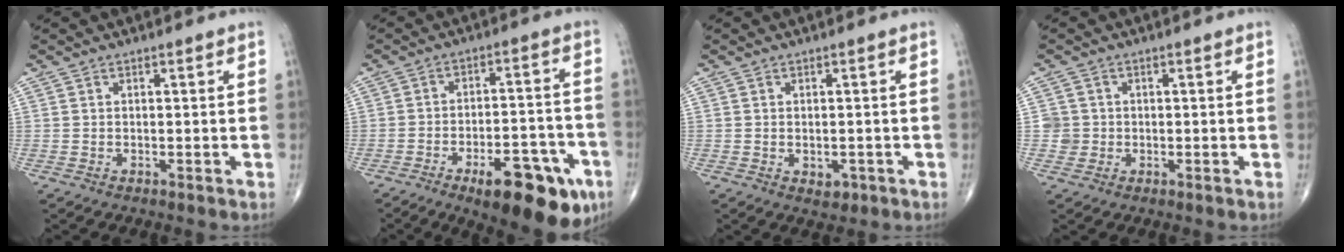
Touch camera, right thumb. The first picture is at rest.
{"total": 17.8, "force": [-9.5, 6.8, 13.4], "torque": [-0.137, 0.054, -0.127]}
{"total": 2.5, "force": [-0.8, 1.7, 1.6], "torque": [-0.014, -0.001, -0.004]}
{"total": 2.7, "force": [-0.1, 2.7, 0.0], "torque": [0.023, 0.008, -0.004]}